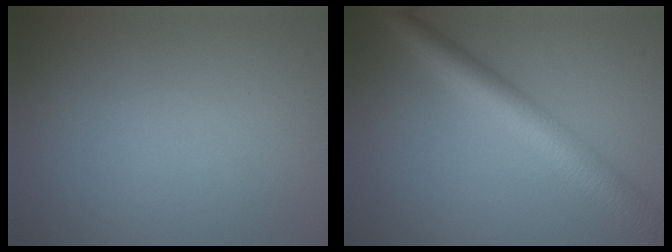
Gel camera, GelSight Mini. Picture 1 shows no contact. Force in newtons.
{"total": 5.9, "press": 5.9, "slide": 0.1}